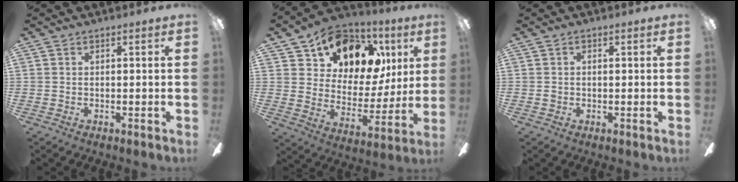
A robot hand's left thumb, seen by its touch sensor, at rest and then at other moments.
{"total": 15.8, "force": [9.8, 10.4, 6.9], "torque": [-0.120, -0.051, 0.180]}
{"total": 0.8, "force": [-0.1, 0.6, 0.4], "torque": [-0.008, 0.005, -0.004]}